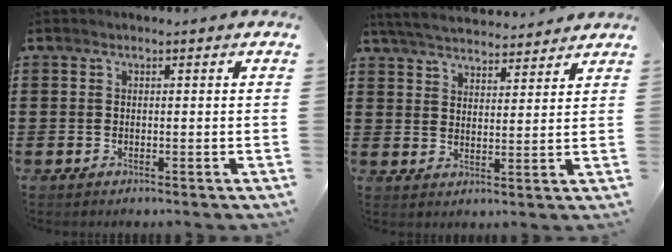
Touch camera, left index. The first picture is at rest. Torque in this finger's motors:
{"motor_torque": [2.14, 0.00, 0.03, 0.07]}